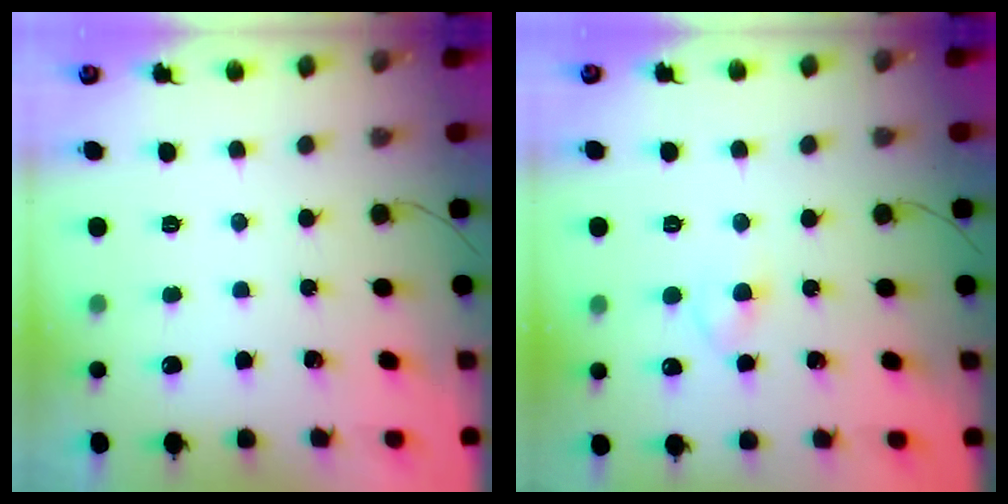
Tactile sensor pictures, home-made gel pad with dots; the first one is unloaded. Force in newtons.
{"total": 2.3, "press": 2.1, "slide": 1.0}